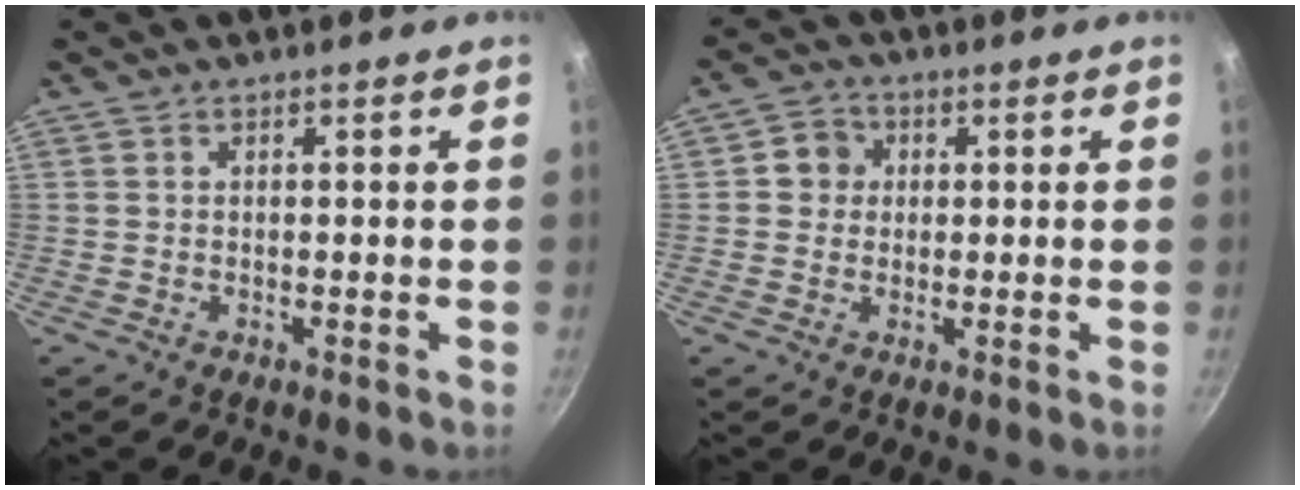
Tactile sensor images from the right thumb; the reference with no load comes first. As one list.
[{"total": 4.5, "force": [0.7, 4.2, 1.4], "torque": [0.006, 0.005, 0.001]}]